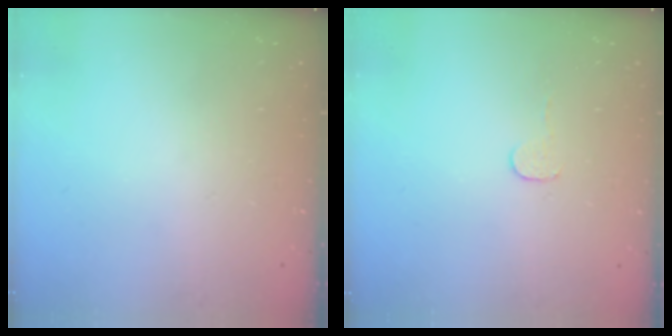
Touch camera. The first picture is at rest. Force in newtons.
{"total": 3.0, "press": 3.0, "slide": 0.3}